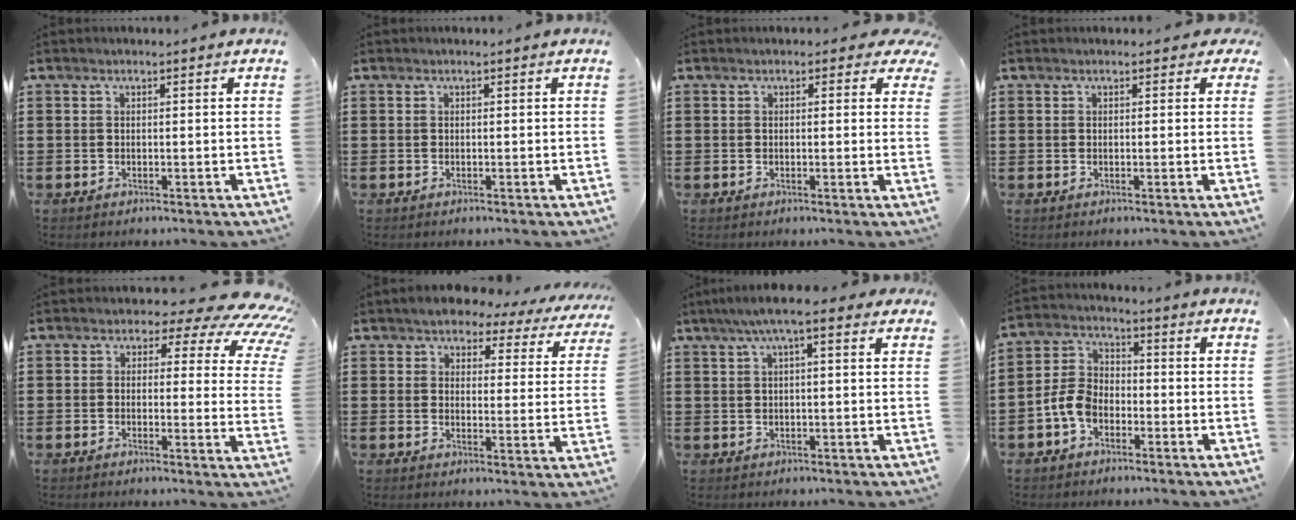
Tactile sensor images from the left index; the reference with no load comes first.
{"total": 0.0}
{"total": 1.2, "force": [0.6, 0.8, 0.7], "torque": [-0.008, 0.004, 0.008]}
{"total": 0.7, "force": [0.3, 0.5, 0.4], "torque": [-0.010, 0.006, 0.004]}
{"total": 5.6, "force": [3.7, 2.8, 3.2], "torque": [-0.057, -0.023, 0.056]}
{"total": 4.9, "force": [4.6, 1.3, 0.9], "torque": [-0.043, -0.021, 0.078]}
{"total": 5.6, "force": [3.2, 0.8, 4.5], "torque": [-0.093, 0.009, 0.055]}
{"total": 5.8, "force": [-2.8, 3.8, 3.5], "torque": [-0.097, 0.005, -0.062]}